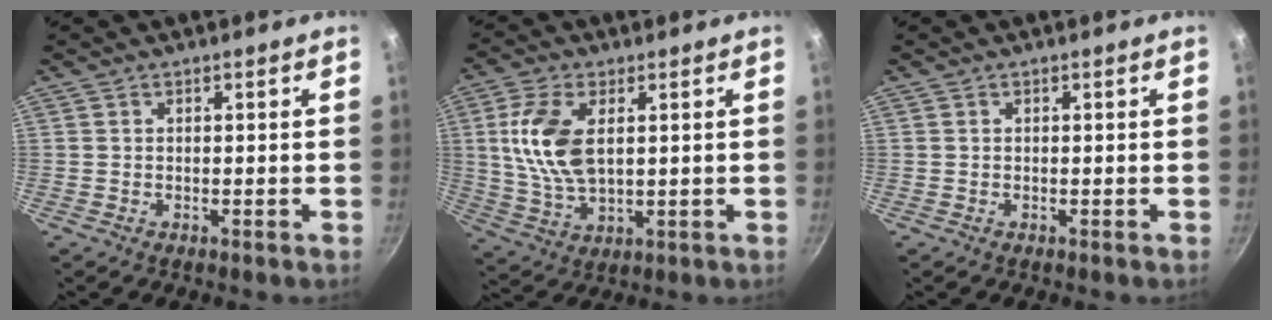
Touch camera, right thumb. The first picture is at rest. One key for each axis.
{"total": 11.7, "fx": 2.3, "fy": 6.3, "fz": 9.6, "tx": -0.190, "ty": -0.008, "tz": 0.050}
{"total": 0.0}